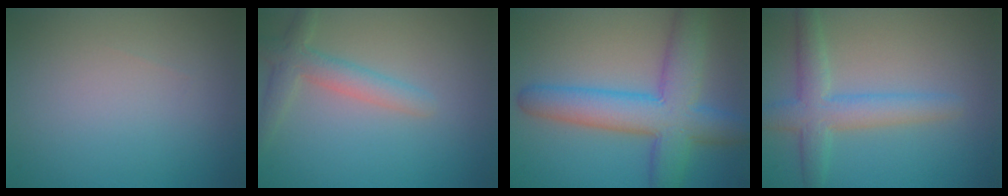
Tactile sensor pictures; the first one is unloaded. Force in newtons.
{"total": 2.8, "press": 2.8, "slide": 0.3}
{"total": 8.3, "press": 8.3, "slide": 0.3}
{"total": 4.2, "press": 4.2, "slide": 0.2}